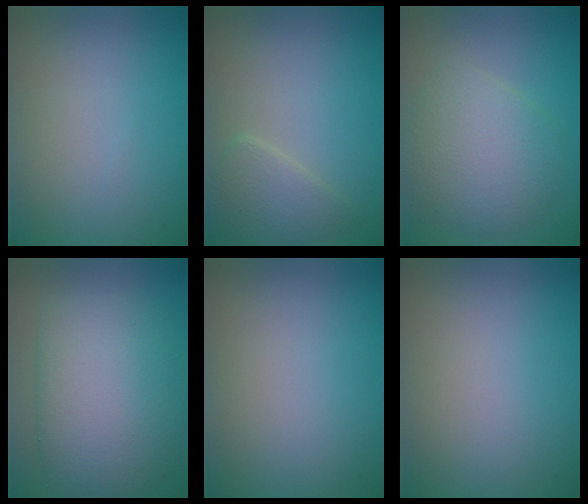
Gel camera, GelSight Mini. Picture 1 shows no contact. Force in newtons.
{"total": 2.5, "press": 2.5, "slide": 0.0}
{"total": 5.3, "press": 5.3, "slide": 0.0}
{"total": 8.4, "press": 8.4, "slide": 0.2}
{"total": 0.0}
{"total": 0.0}